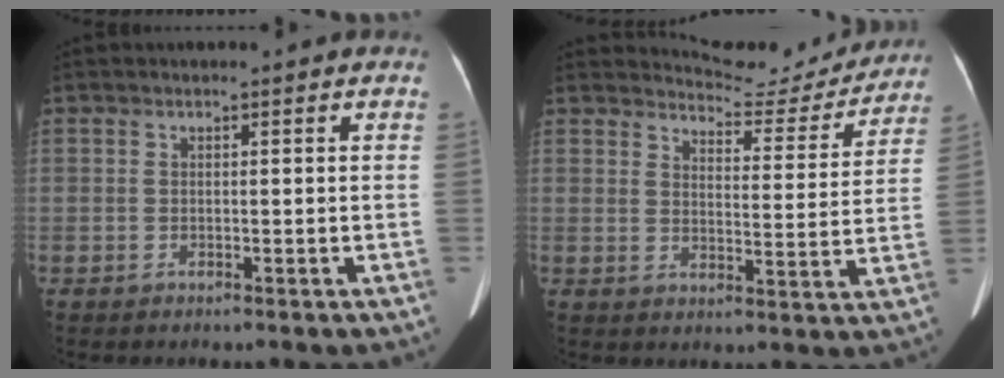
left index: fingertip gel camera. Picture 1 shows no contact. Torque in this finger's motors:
{"motor_torque": [0.66, -1.14, -0.11, -0.03]}